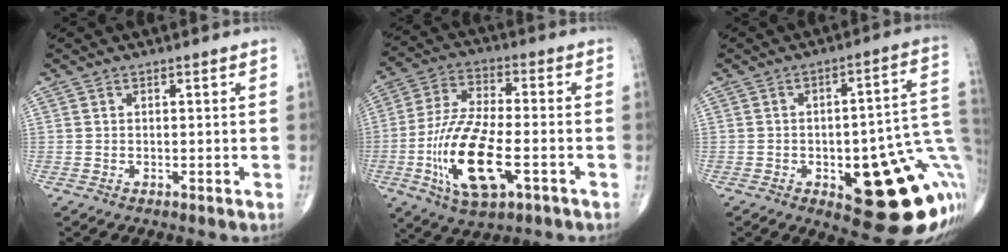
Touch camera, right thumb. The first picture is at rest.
{"total": 16.8, "force": [-5.0, 6.8, 14.5], "torque": [-0.296, 0.014, -0.085]}
{"total": 23.5, "force": [-5.6, 8.5, 21.2], "torque": [-0.203, 0.031, -0.050]}